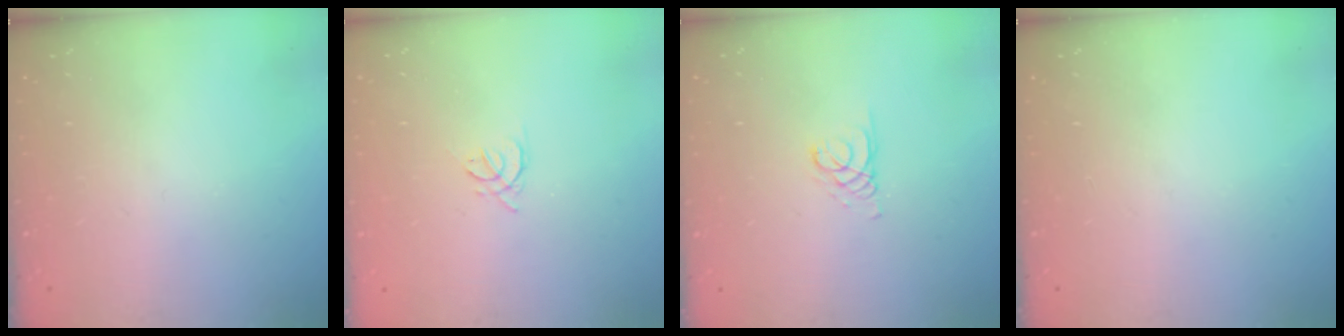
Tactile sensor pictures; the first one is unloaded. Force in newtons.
{"total": 2.4, "press": 2.3, "slide": 0.6}
{"total": 2.1, "press": 2.1, "slide": 0.2}
{"total": 0.0}